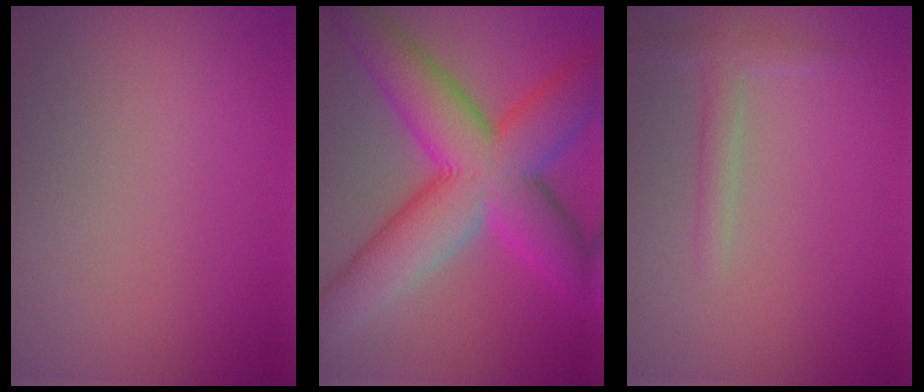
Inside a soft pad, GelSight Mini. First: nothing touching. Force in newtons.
{"total": 13.1, "press": 13.1, "slide": 0.2}
{"total": 1.8, "press": 1.7, "slide": 0.1}